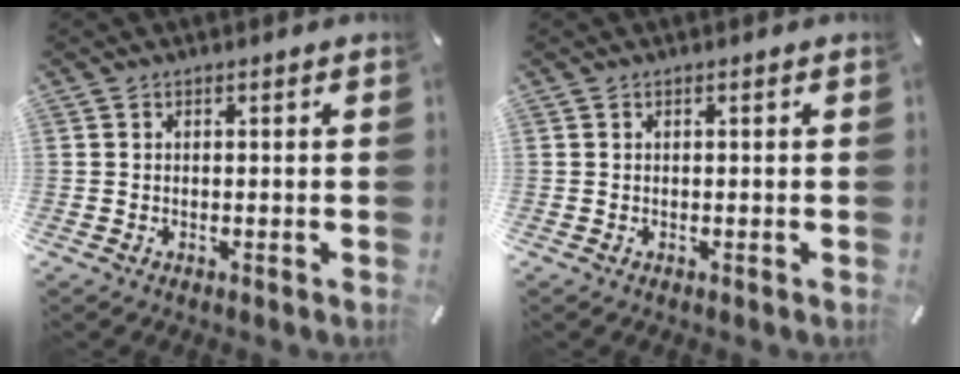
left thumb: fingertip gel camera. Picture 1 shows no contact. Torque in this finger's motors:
{"motor_torque": [-0.06, 0.06, -0.06, -0.01, 0.00]}